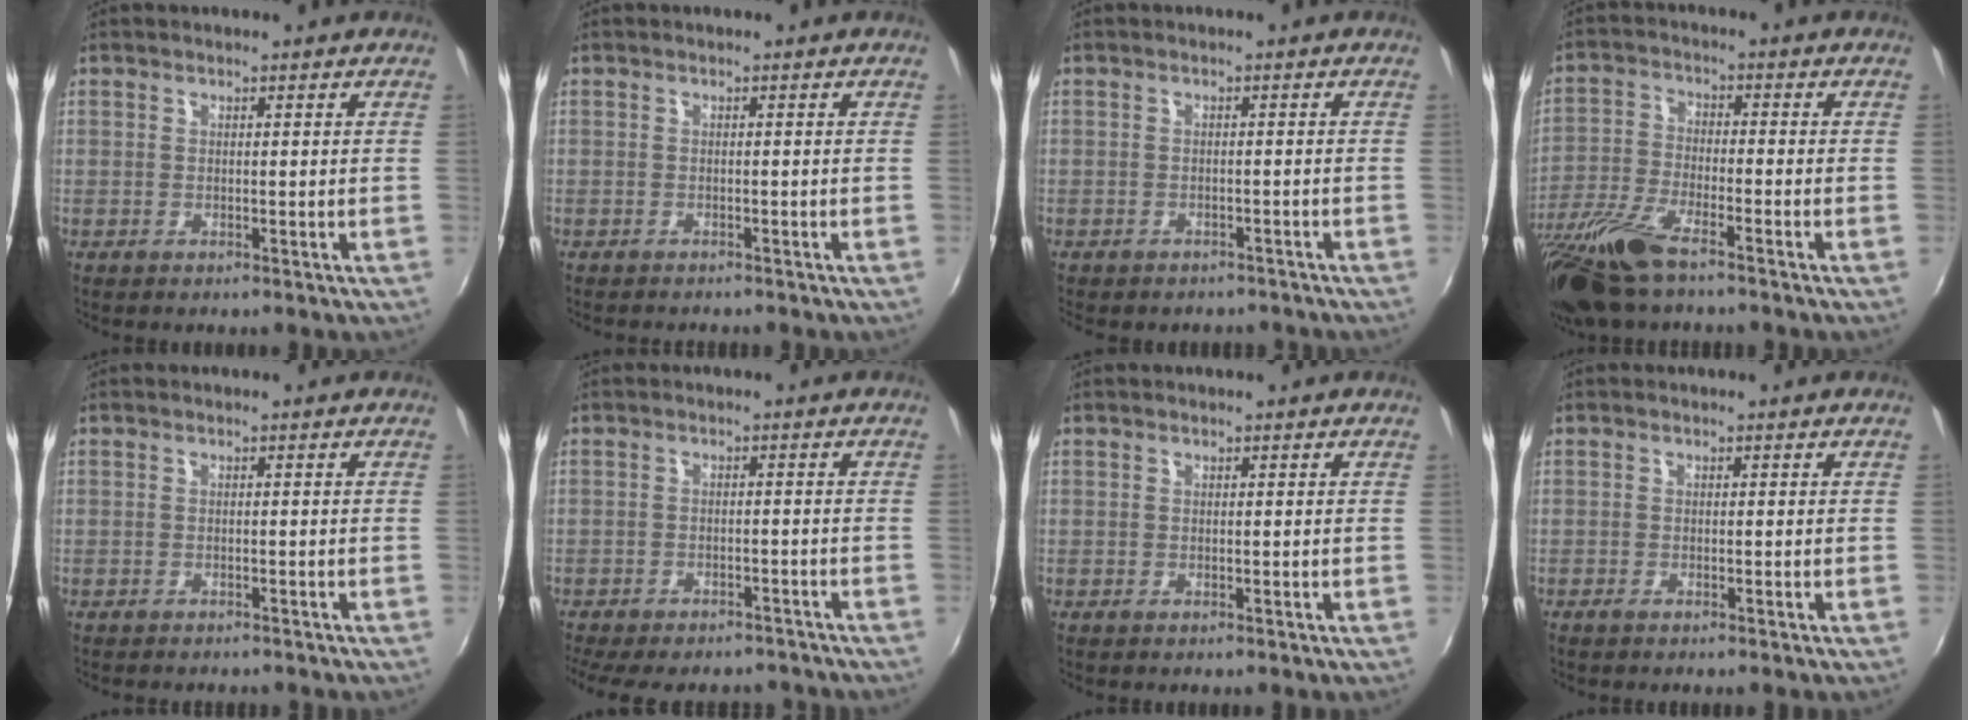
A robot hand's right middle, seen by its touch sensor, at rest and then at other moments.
{"total": 1.5, "force": [-1.4, 0.4, 0.3], "torque": [-0.010, -0.008, -0.022]}
{"total": 4.6, "force": [-3.9, 2.0, 1.4], "torque": [-0.031, -0.014, -0.049]}
{"total": 13.8, "force": [-10.3, 3.1, 8.7], "torque": [-0.197, -0.038, -0.205]}
{"total": 2.2, "force": [-2.0, 0.7, 0.6], "torque": [-0.018, -0.011, -0.030]}
{"total": 14.0, "force": [-11.9, 4.8, 5.6], "torque": [-0.126, -0.017, -0.158]}
{"total": 0.0}
{"total": 1.0, "force": [-0.9, 0.2, 0.5], "torque": [-0.011, -0.004, -0.020]}